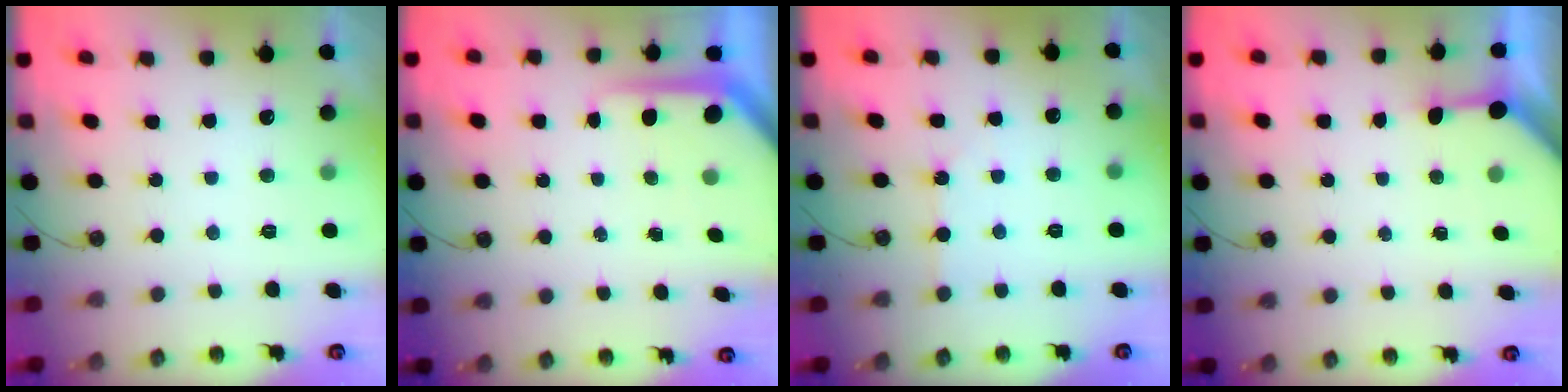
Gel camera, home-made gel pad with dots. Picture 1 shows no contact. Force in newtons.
{"total": 6.0, "press": 5.9, "slide": 0.5}
{"total": 1.6, "press": 1.6, "slide": 0.3}
{"total": 3.3, "press": 3.3, "slide": 0.3}